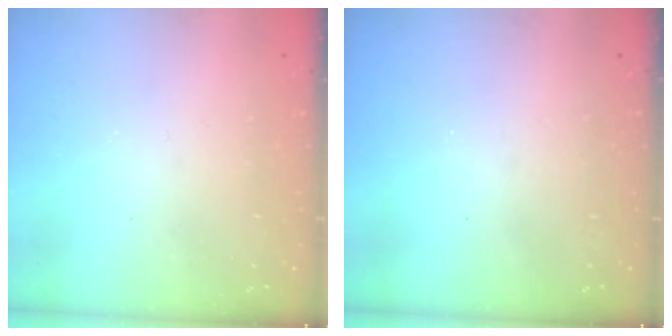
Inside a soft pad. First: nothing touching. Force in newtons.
{"total": 0.0}